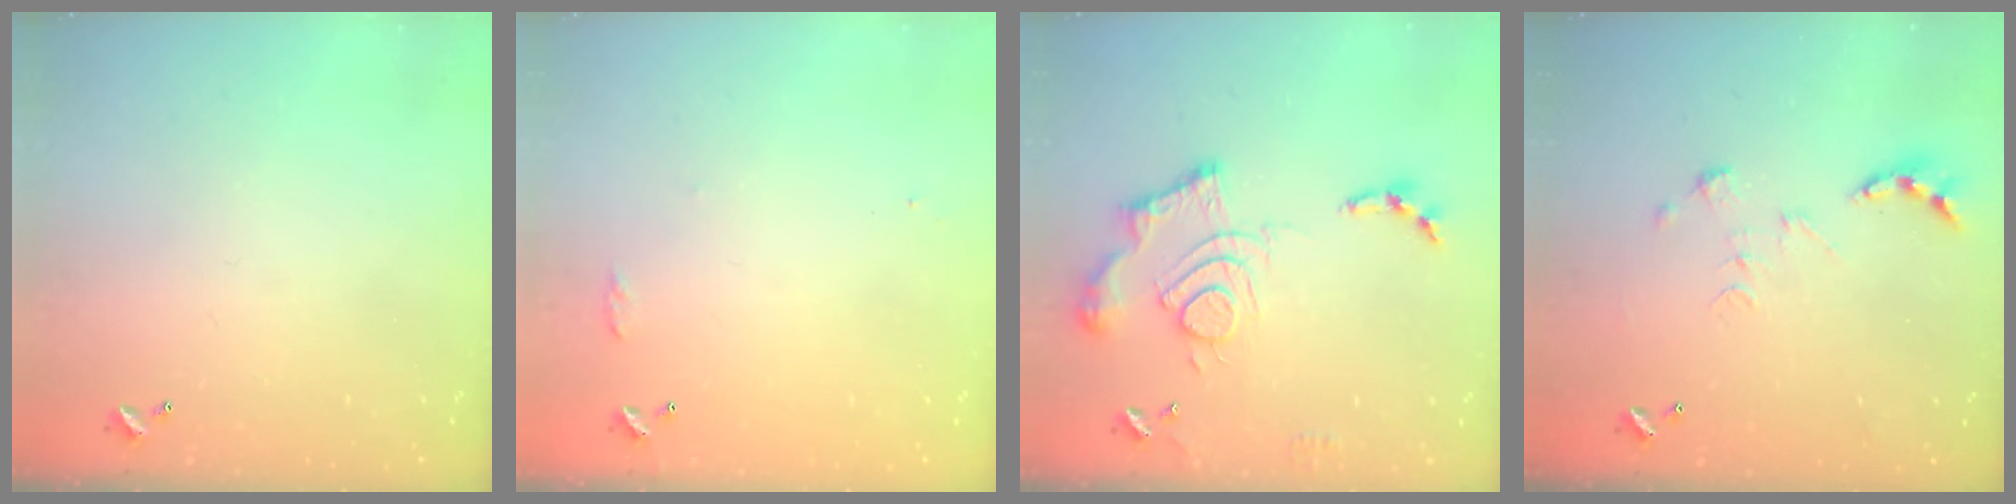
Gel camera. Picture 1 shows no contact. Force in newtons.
{"total": 6.3, "press": 6.3, "slide": 0.8}
{"total": 15.7, "press": 15.6, "slide": 1.4}
{"total": 0.0}